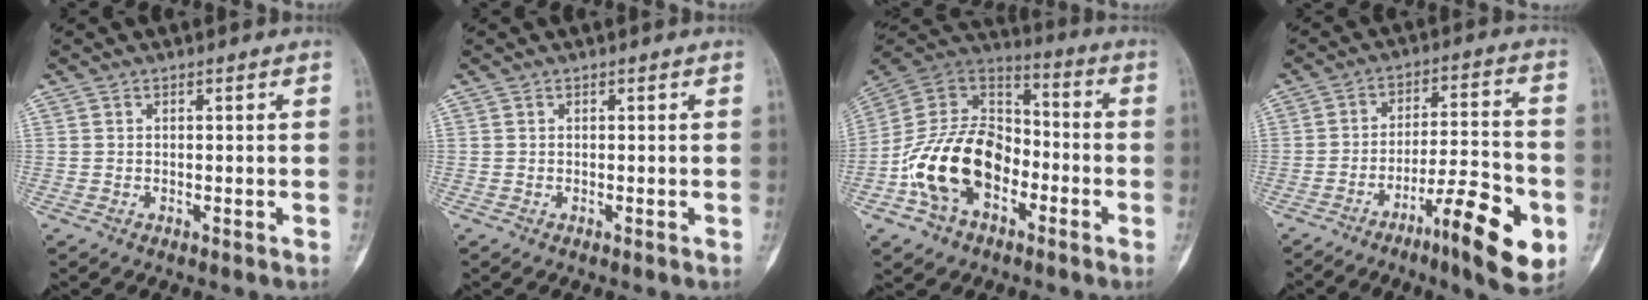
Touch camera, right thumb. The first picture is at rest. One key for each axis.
{"total": 0.0}
{"total": 19.0, "fx": -6.1, "fy": 12.7, "fz": 12.6, "tx": -0.212, "ty": 0.064, "tz": -0.115}
{"total": 14.8, "fx": -6.7, "fy": 3.3, "fz": 12.8, "tx": -0.189, "ty": 0.035, "tz": -0.098}